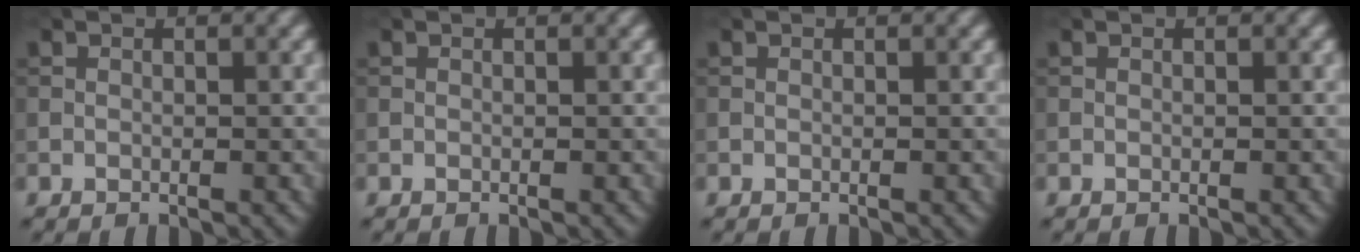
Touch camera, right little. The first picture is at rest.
{"total": 0.0}
{"total": 0.0}
{"total": 0.0}